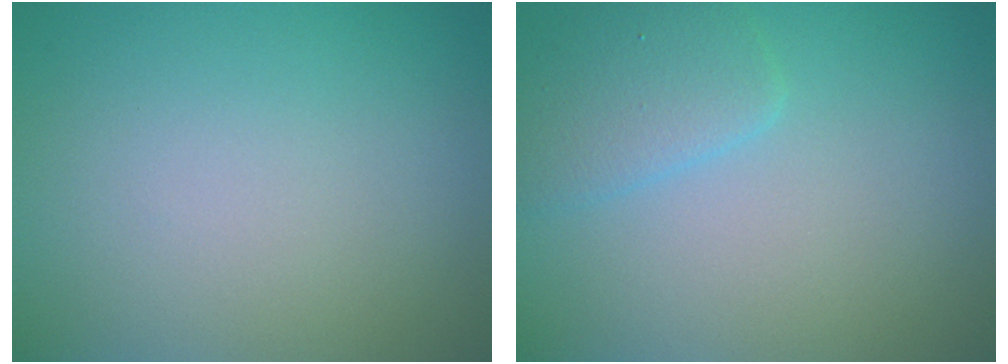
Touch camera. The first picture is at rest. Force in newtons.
{"total": 2.6, "press": 2.6, "slide": 0.1}